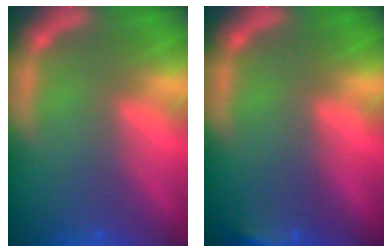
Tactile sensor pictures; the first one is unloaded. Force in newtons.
{"total": 2.4}